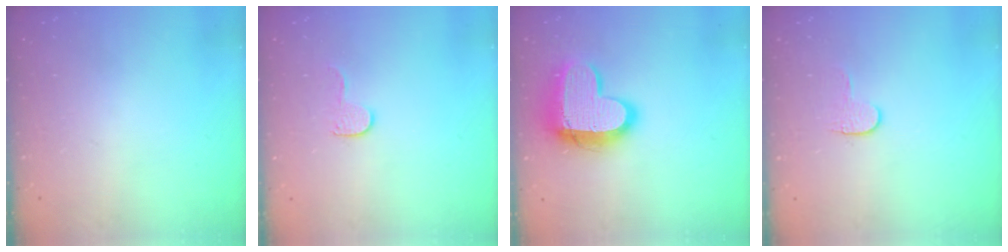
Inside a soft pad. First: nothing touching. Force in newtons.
{"total": 6.7, "press": 6.7, "slide": 0.6}
{"total": 16.2, "press": 16.2, "slide": 1.4}
{"total": 3.7, "press": 3.6, "slide": 0.4}